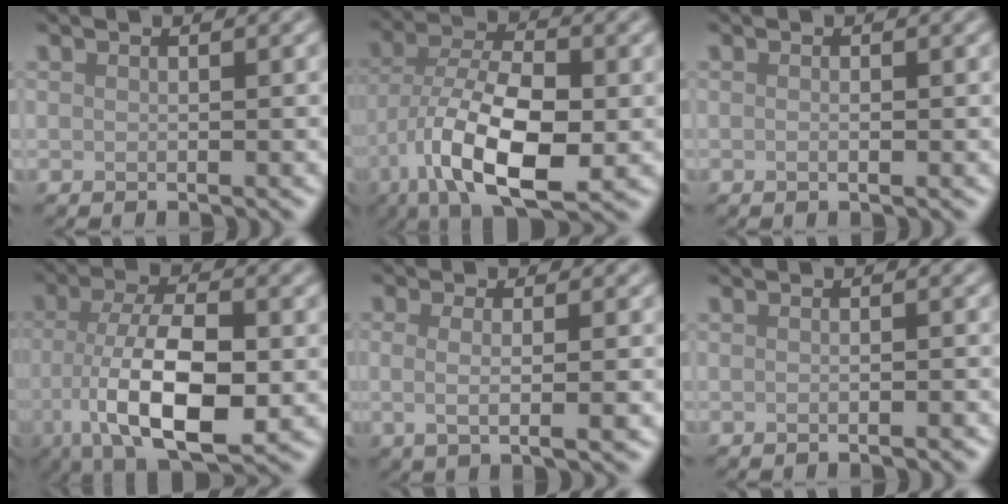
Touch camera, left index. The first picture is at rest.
{"total": 11.1, "force": [-3.6, 4.8, 9.4], "torque": [-0.172, -0.001, -0.071]}
{"total": 0.6, "force": [-0.1, 0.1, 0.6], "torque": [-0.009, -0.004, -0.001]}
{"total": 11.3, "force": [-2.9, 4.5, 9.9], "torque": [-0.177, -0.006, -0.053]}
{"total": 3.3, "force": [-0.1, 1.0, 3.1], "torque": [-0.049, -0.005, -0.005]}
{"total": 1.2, "force": [-0.6, 0.2, 1.0], "torque": [-0.010, -0.001, -0.011]}